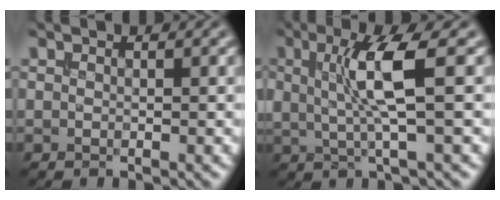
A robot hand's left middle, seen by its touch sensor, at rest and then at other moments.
{"total": 4.8, "force": [0.9, 0.7, 4.6], "torque": [-0.097, -0.002, 0.020]}